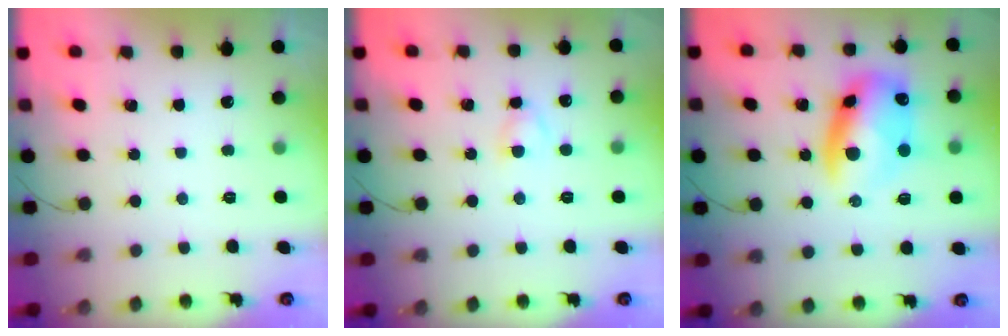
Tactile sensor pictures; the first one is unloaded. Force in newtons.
{"total": 2.8, "press": 2.7, "slide": 0.8}
{"total": 12.9, "press": 12.7, "slide": 2.5}